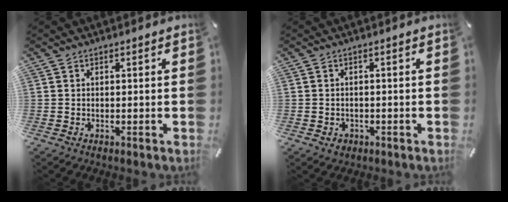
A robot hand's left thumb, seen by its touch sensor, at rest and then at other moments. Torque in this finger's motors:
{"motor_torque": [0.00, 0.01, 0.01, 0.01, 0.00]}